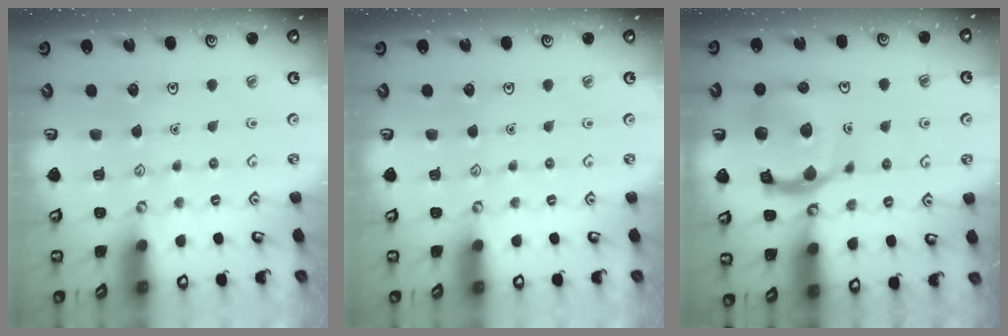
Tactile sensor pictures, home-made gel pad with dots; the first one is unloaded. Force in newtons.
{"total": 0.0}
{"total": 17.6, "press": 17.5, "slide": 2.1}